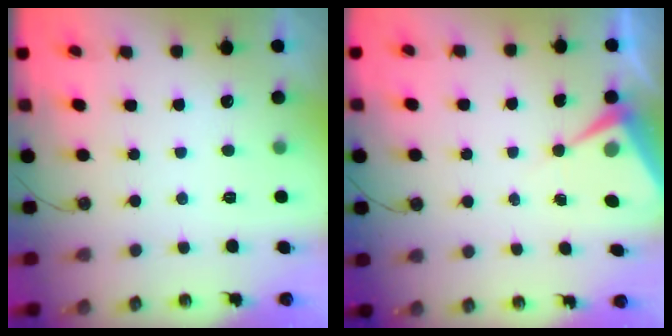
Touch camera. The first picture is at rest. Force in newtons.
{"total": 6.6, "press": 6.6, "slide": 0.4}